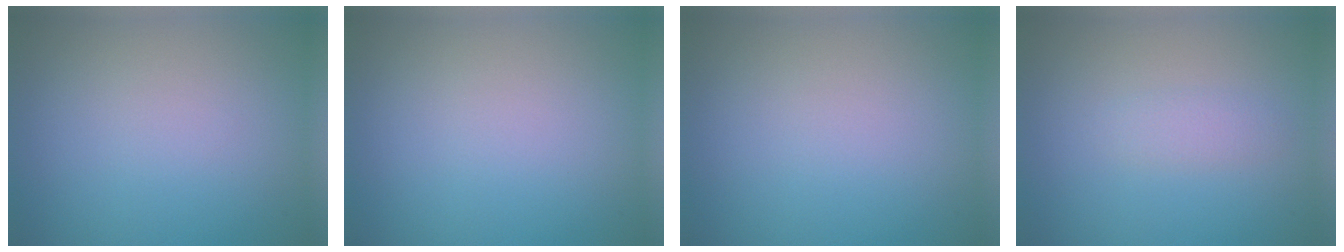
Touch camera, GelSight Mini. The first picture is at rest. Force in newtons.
{"total": 0.0}
{"total": 0.0}
{"total": 1.1, "press": 1.1, "slide": 0.0}